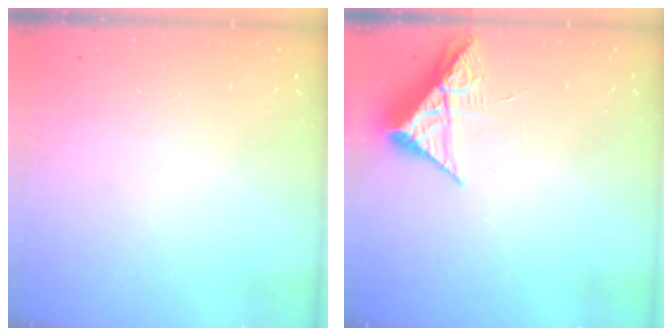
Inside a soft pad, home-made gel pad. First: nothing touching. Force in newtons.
{"total": 7.6, "press": 7.6, "slide": 0.4}